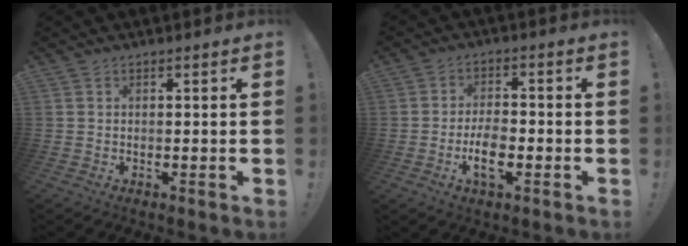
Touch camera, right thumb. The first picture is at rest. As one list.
[{"total": 8.5, "force": [-3.2, 6.3, 4.8], "torque": [-0.061, 0.020, -0.053]}]